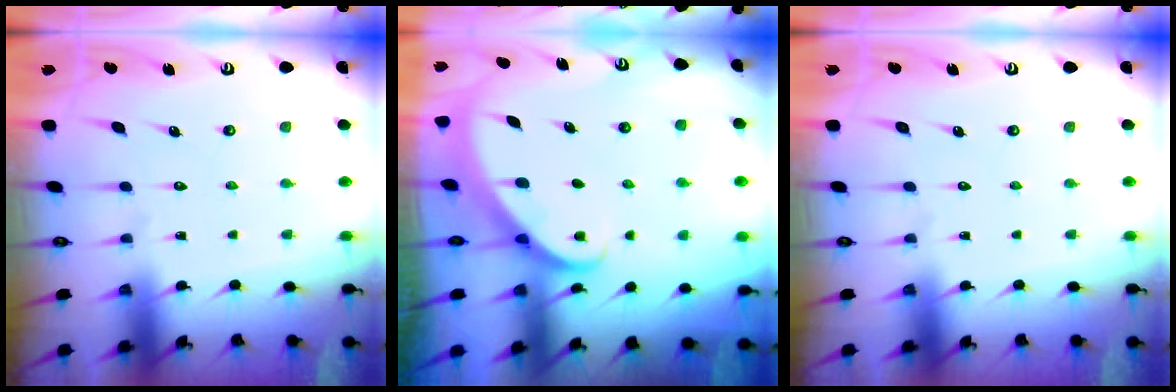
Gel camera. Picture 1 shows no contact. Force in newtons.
{"total": 2.7, "press": 2.7, "slide": 0.2}
{"total": 0.0}